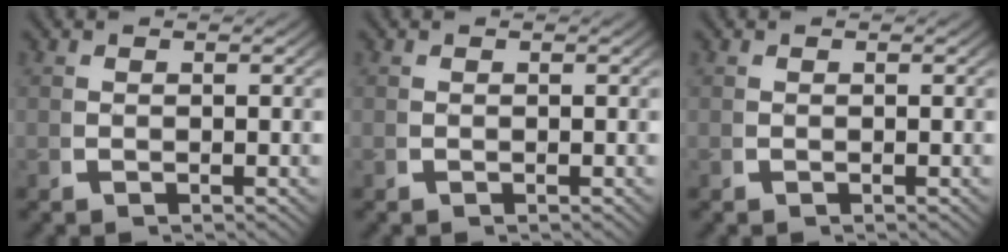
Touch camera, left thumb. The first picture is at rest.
{"total": 0.0}
{"total": 0.0}